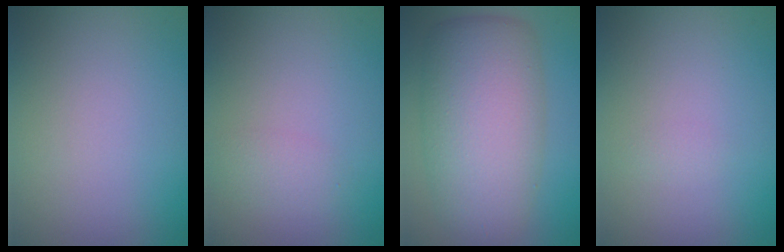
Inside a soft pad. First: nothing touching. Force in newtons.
{"total": 1.4, "press": 1.4, "slide": 0.0}
{"total": 9.7, "press": 9.7, "slide": 0.5}
{"total": 0.5, "press": 0.5, "slide": 0.1}